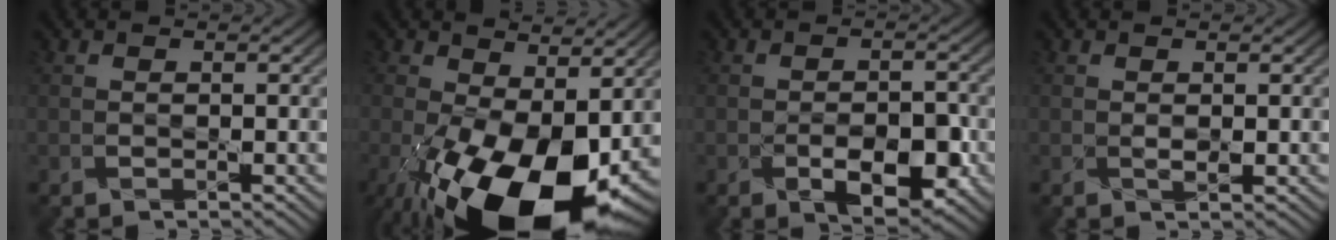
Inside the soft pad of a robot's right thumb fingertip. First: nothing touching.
{"total": 18.4, "force": [-5.6, 9.6, 14.7], "torque": [-0.274, -0.051, -0.068]}
{"total": 6.0, "force": [-2.3, 2.9, 4.7], "torque": [-0.072, -0.003, -0.032]}
{"total": 1.1, "force": [0.2, 0.5, 0.9], "torque": [-0.017, -0.003, 0.003]}